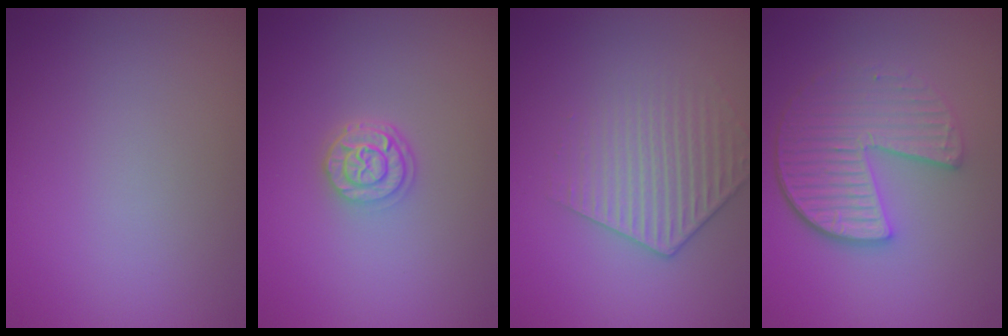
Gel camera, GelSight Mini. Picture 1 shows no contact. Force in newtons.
{"total": 2.7, "press": 2.1, "slide": 1.7}
{"total": 3.2, "press": 2.9, "slide": 1.2}
{"total": 5.4, "press": 4.1, "slide": 3.6}